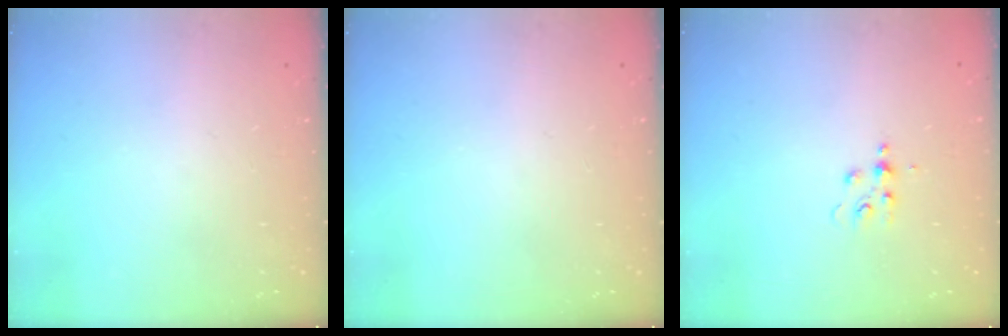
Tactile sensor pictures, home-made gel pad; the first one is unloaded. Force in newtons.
{"total": 0.0}
{"total": 4.8, "press": 4.8, "slide": 0.6}